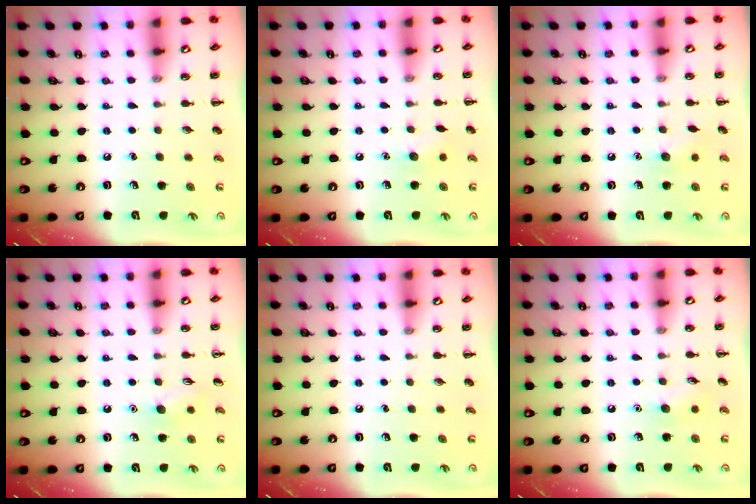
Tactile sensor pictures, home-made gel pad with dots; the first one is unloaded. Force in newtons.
{"total": 5.6, "press": 5.5, "slide": 1.4}
{"total": 5.8, "press": 5.6, "slide": 1.4}
{"total": 6.4, "press": 6.3, "slide": 1.4}
{"total": 0.0}
{"total": 6.6, "press": 6.5, "slide": 1.3}